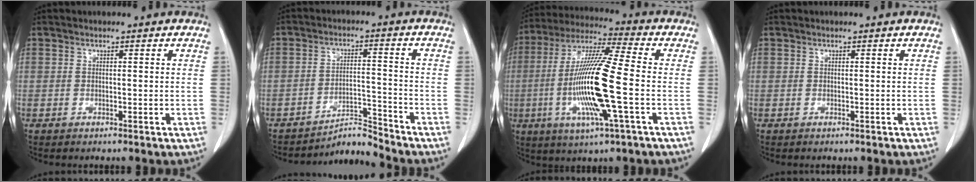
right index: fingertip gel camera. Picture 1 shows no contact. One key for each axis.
{"total": 4.5, "fx": -4.4, "fy": -0.5, "fz": -1.0, "tx": 0.019, "ty": 0.014, "tz": -0.068}
{"total": 16.8, "fx": -3.1, "fy": 0.5, "fz": 16.5, "tx": -0.335, "ty": -0.011, "tz": -0.067}
{"total": 0.0}